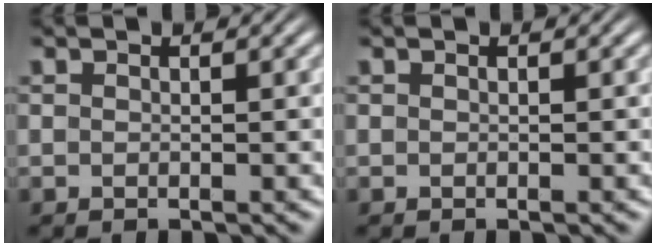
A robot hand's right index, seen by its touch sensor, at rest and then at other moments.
{"total": 0.0}